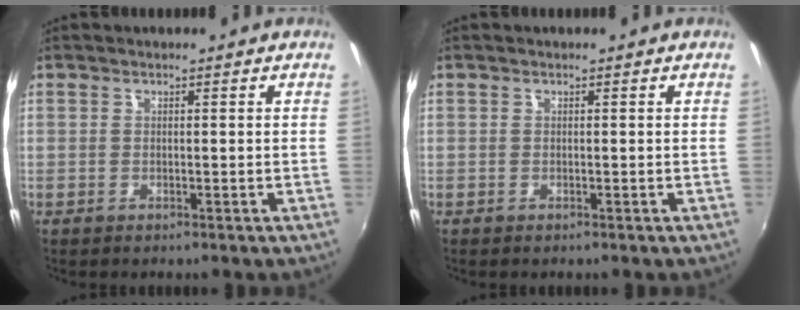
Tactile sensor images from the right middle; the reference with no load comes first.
{"total": 0.0}